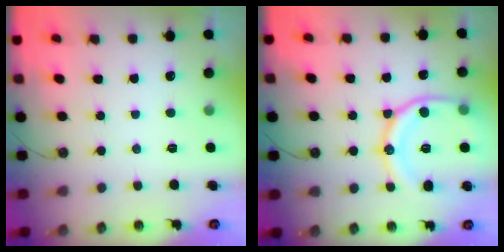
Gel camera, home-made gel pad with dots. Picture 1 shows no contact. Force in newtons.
{"total": 16.9, "press": 16.8, "slide": 1.9}